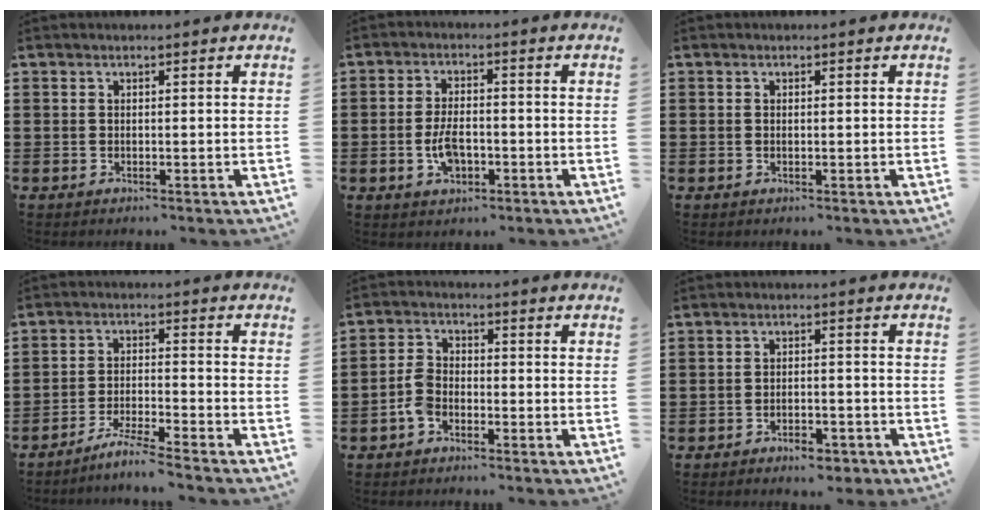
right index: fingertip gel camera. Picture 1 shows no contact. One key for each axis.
{"total": 5.0, "fx": -1.3, "fy": 2.6, "fz": 4.1, "tx": -0.085, "ty": 0.003, "tz": -0.024}
{"total": 0.0}
{"total": 4.8, "fx": -4.4, "fy": -0.9, "fz": 1.6, "tx": -0.034, "ty": -0.012, "tz": -0.086}
{"total": 3.6, "fx": -2.0, "fy": 2.1, "fz": 2.2, "tx": -0.063, "ty": 0.001, "tz": -0.045}
{"total": 3.5, "fx": -3.1, "fy": 0.7, "fz": 1.4, "tx": -0.025, "ty": 0.005, "tz": -0.060}